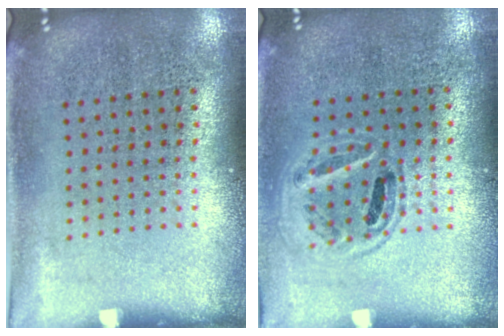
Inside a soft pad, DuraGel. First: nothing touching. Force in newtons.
{"total": 0.9, "press": 0.9, "slide": 0.4}